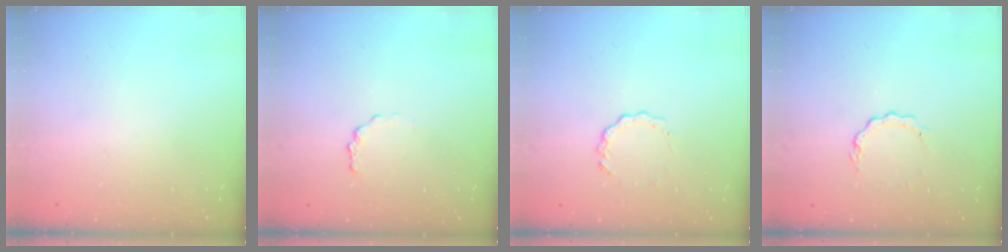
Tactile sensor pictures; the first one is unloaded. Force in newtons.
{"total": 1.0, "press": 1.0, "slide": 0.2}
{"total": 4.1, "press": 4.0, "slide": 0.4}
{"total": 4.1, "press": 4.0, "slide": 0.4}